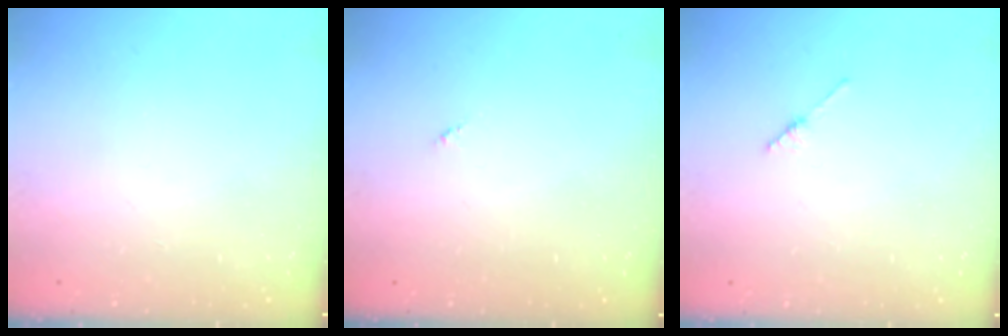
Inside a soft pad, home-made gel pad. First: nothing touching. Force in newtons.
{"total": 0.0}
{"total": 2.1, "press": 2.1, "slide": 0.1}